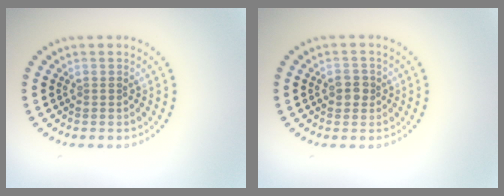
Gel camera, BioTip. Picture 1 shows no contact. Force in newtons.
{"total": 1.8, "press": 1.8, "slide": 0.3}